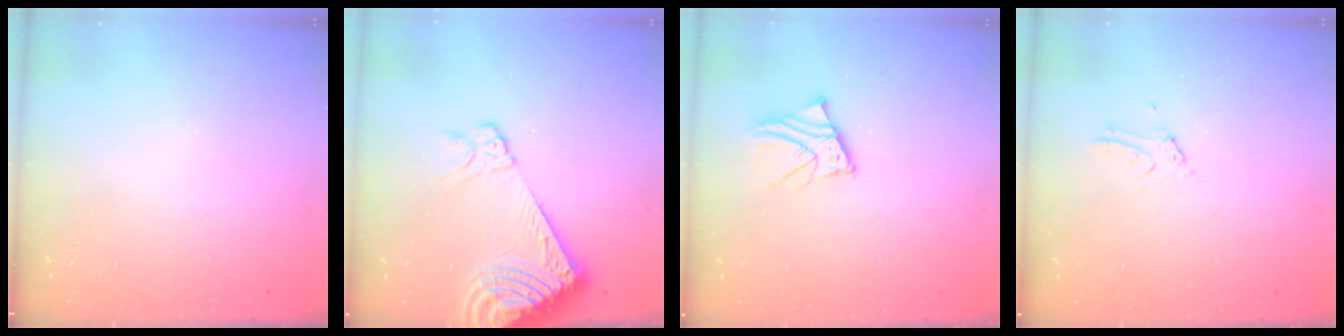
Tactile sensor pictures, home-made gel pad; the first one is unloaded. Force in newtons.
{"total": 12.6, "press": 12.4, "slide": 2.4}
{"total": 5.1, "press": 5.1, "slide": 0.7}
{"total": 3.0, "press": 3.0, "slide": 0.3}